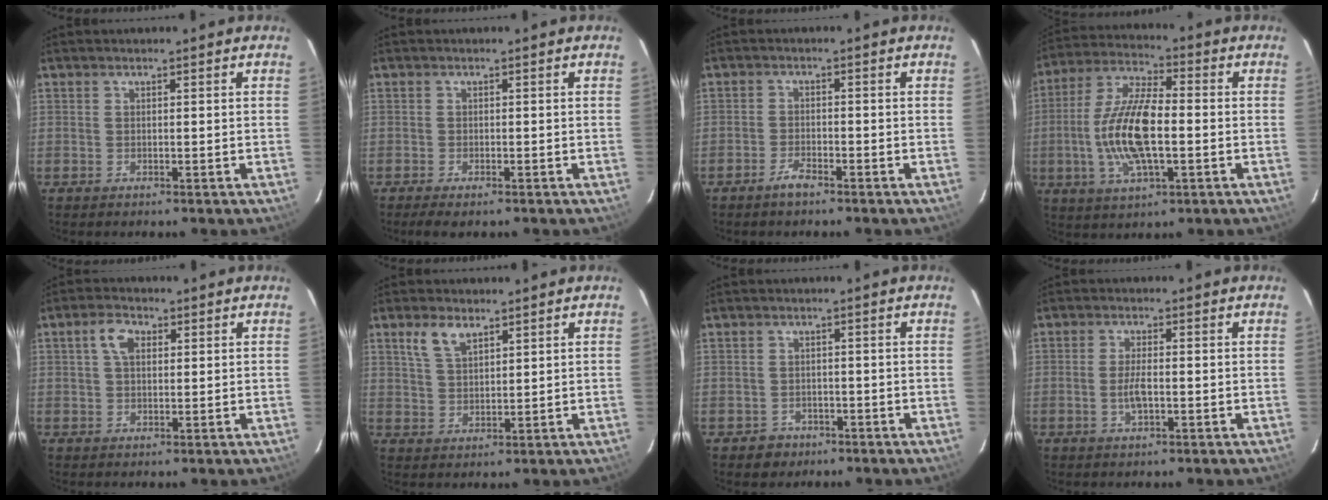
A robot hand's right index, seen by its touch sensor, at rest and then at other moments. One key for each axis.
{"total": 2.8, "fx": -2.2, "fy": 0.8, "fz": 1.6, "tx": -0.039, "ty": -0.011, "tz": -0.039}
{"total": 2.8, "fx": -2.3, "fy": 0.8, "fz": 1.3, "tx": -0.040, "ty": 0.001, "tz": -0.047}
{"total": 14.9, "fx": -2.3, "fy": 5.2, "fz": 13.7, "tx": -0.283, "ty": 0.001, "tz": -0.046}
{"total": 4.1, "fx": 1.2, "fy": 2.6, "fz": 3.0, "tx": -0.058, "ty": 0.014, "tz": 0.023}
{"total": 5.2, "fx": 3.2, "fy": 2.5, "fz": 3.3, "tx": -0.066, "ty": 0.009, "tz": 0.065}
{"total": 3.4, "fx": -1.7, "fy": 3.0, "fz": 0.1, "tx": -0.009, "ty": 0.012, "tz": -0.023}
{"total": 3.8, "fx": -0.9, "fy": 1.3, "fz": 3.5, "tx": -0.069, "ty": -0.002, "tz": -0.016}